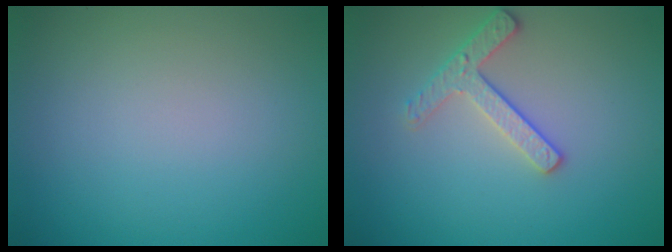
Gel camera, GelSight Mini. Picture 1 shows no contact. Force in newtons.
{"total": 2.4, "press": 2.3, "slide": 0.5}